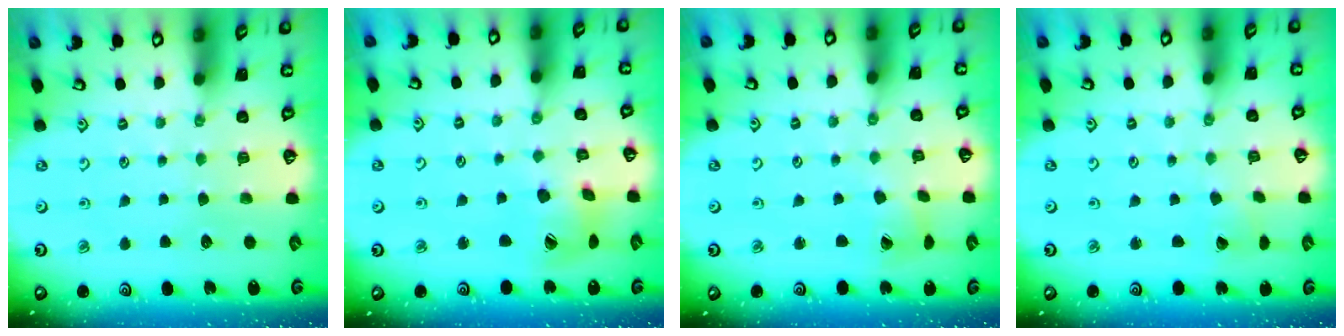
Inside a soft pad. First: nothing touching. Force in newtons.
{"total": 11.4, "press": 11.3, "slide": 1.4}
{"total": 4.5, "press": 4.4, "slide": 0.5}
{"total": 2.7, "press": 2.7, "slide": 0.3}